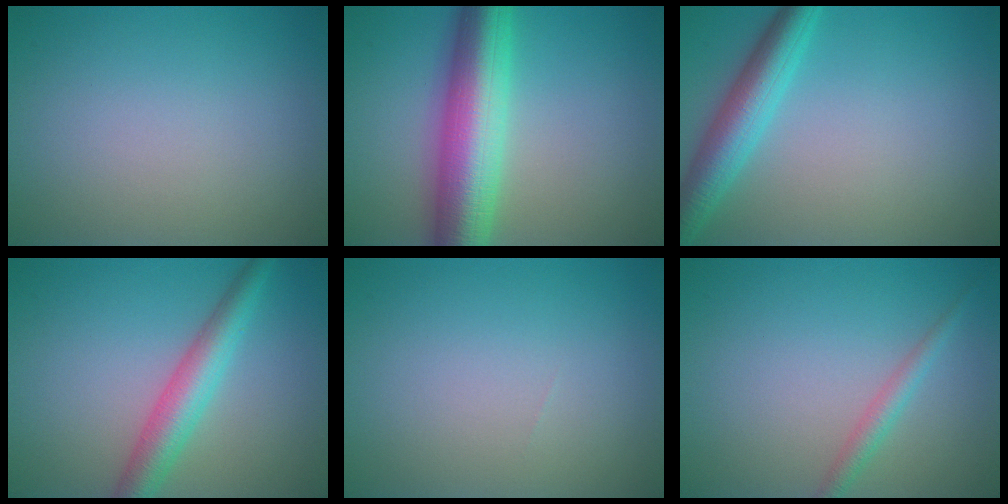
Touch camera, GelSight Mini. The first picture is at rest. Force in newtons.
{"total": 9.6, "press": 9.6, "slide": 0.1}
{"total": 4.8, "press": 4.8, "slide": 0.2}
{"total": 4.4, "press": 4.4, "slide": 0.1}
{"total": 0.0}
{"total": 1.7, "press": 1.7, "slide": 0.1}